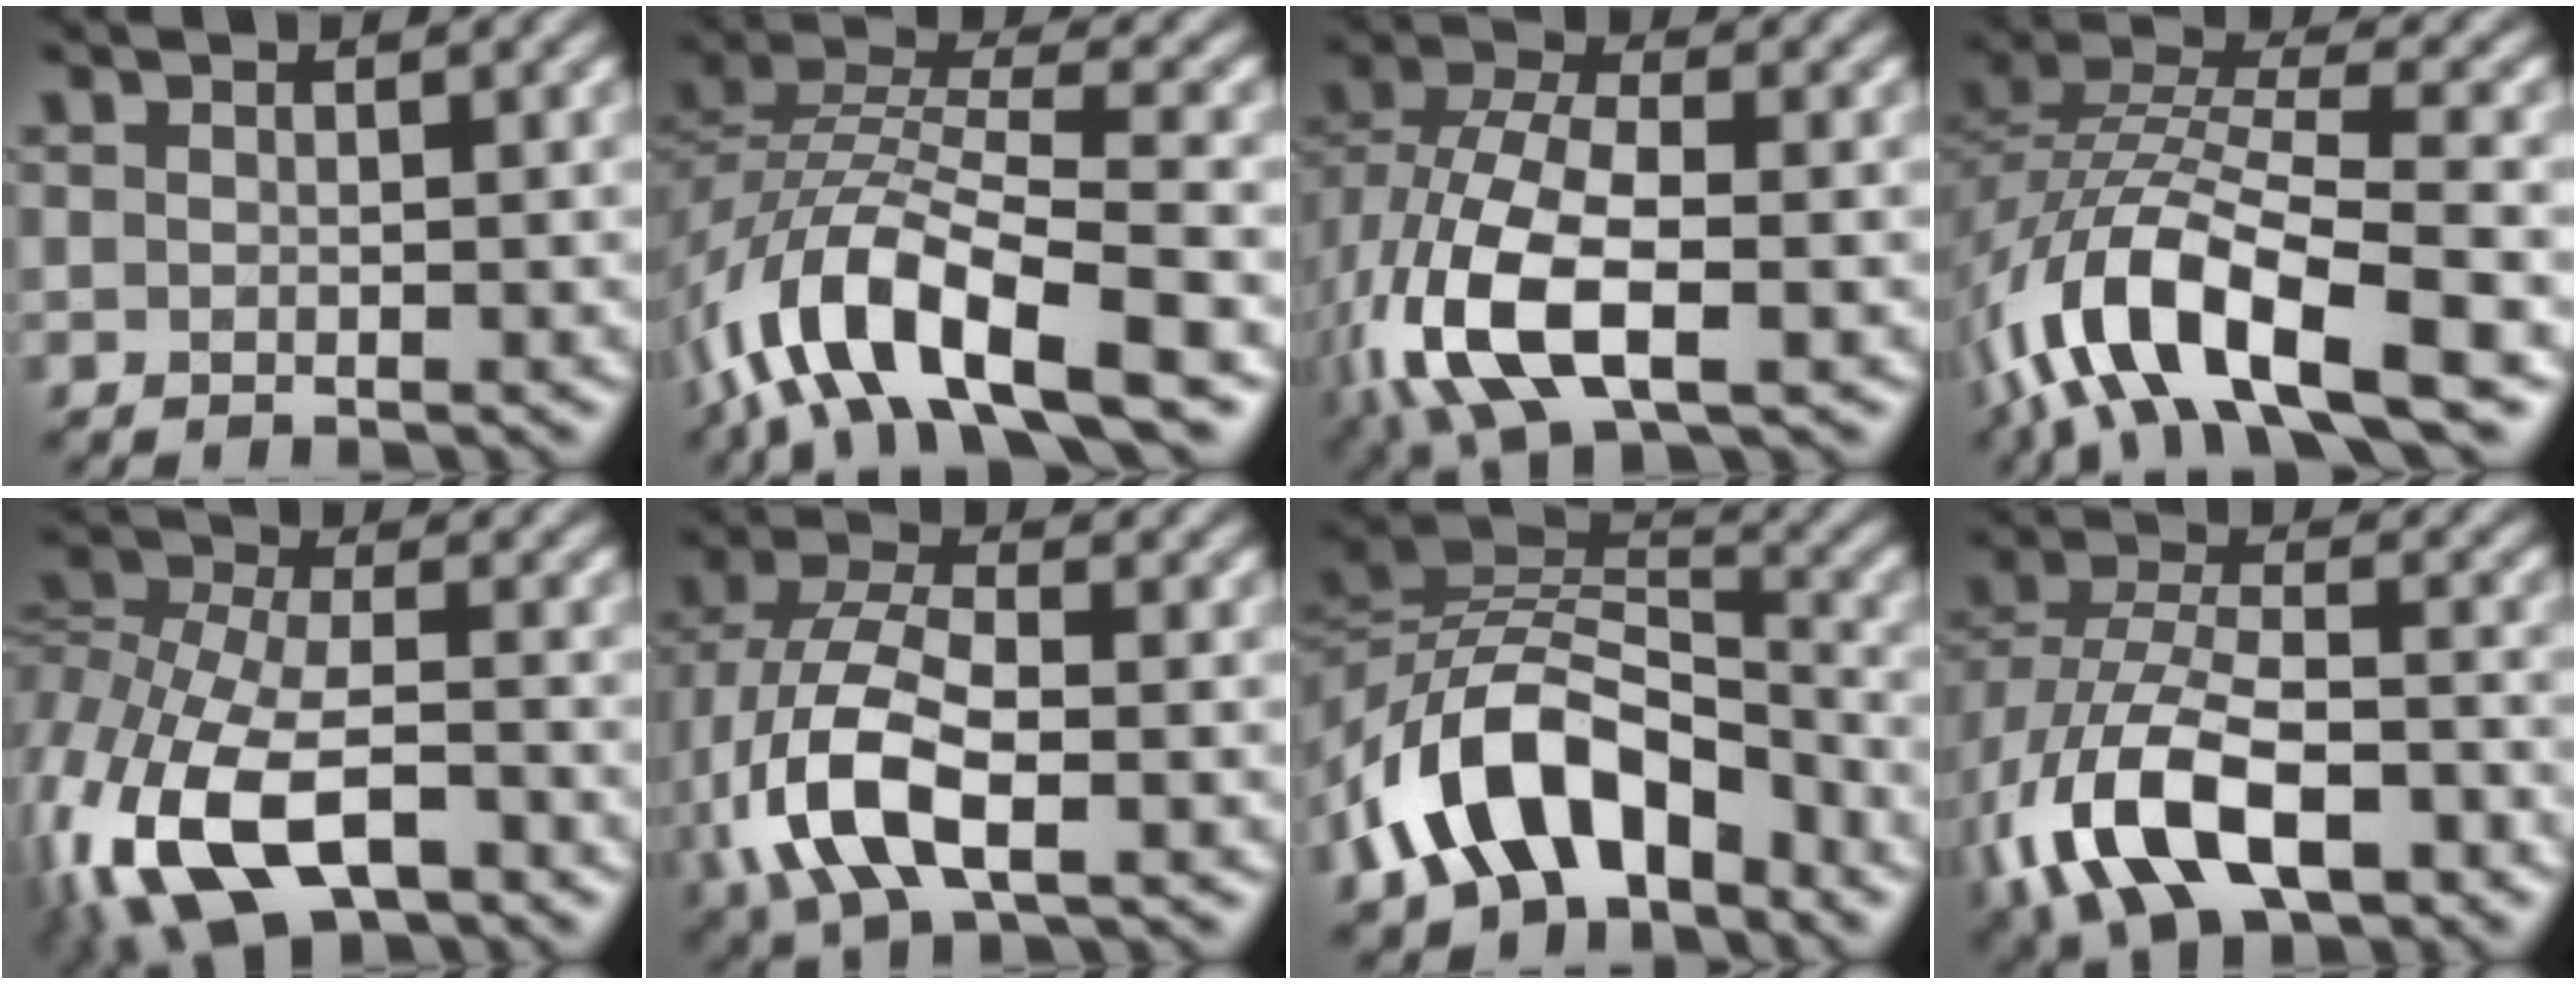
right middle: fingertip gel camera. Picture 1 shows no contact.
{"total": 10.9, "force": [-5.9, 4.2, 8.1], "torque": [-0.153, 0.008, -0.119]}
{"total": 11.2, "force": [-3.9, 5.8, 8.7], "torque": [-0.201, -0.009, -0.075]}
{"total": 11.7, "force": [-5.8, 4.5, 9.1], "torque": [-0.175, 0.006, -0.116]}
{"total": 12.2, "force": [-5.5, 6.6, 8.6], "torque": [-0.201, -0.019, -0.102]}
{"total": 9.6, "force": [-2.4, 4.9, 7.8], "torque": [-0.174, 0.000, -0.051]}
{"total": 10.5, "force": [-5.5, 5.8, 6.9], "torque": [-0.130, 0.015, -0.114]}
{"total": 11.9, "force": [-5.4, 6.3, 8.5], "torque": [-0.177, -0.005, -0.097]}